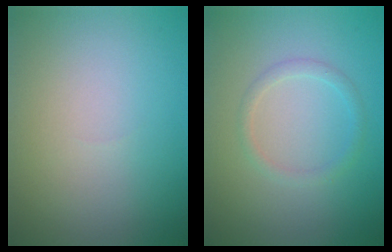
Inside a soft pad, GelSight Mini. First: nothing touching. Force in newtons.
{"total": 1.3, "press": 1.3, "slide": 0.1}